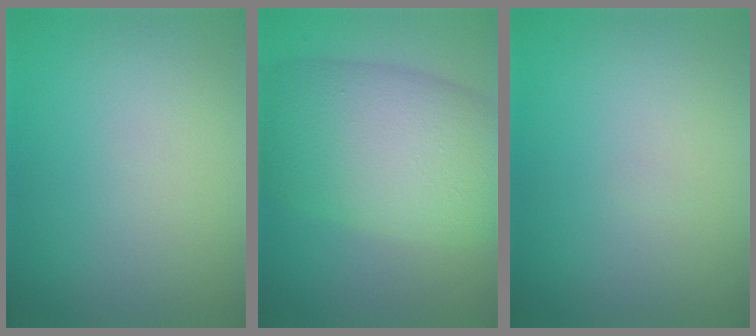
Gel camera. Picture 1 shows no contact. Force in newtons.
{"total": 11.5, "press": 11.5, "slide": 0.4}
{"total": 0.0}